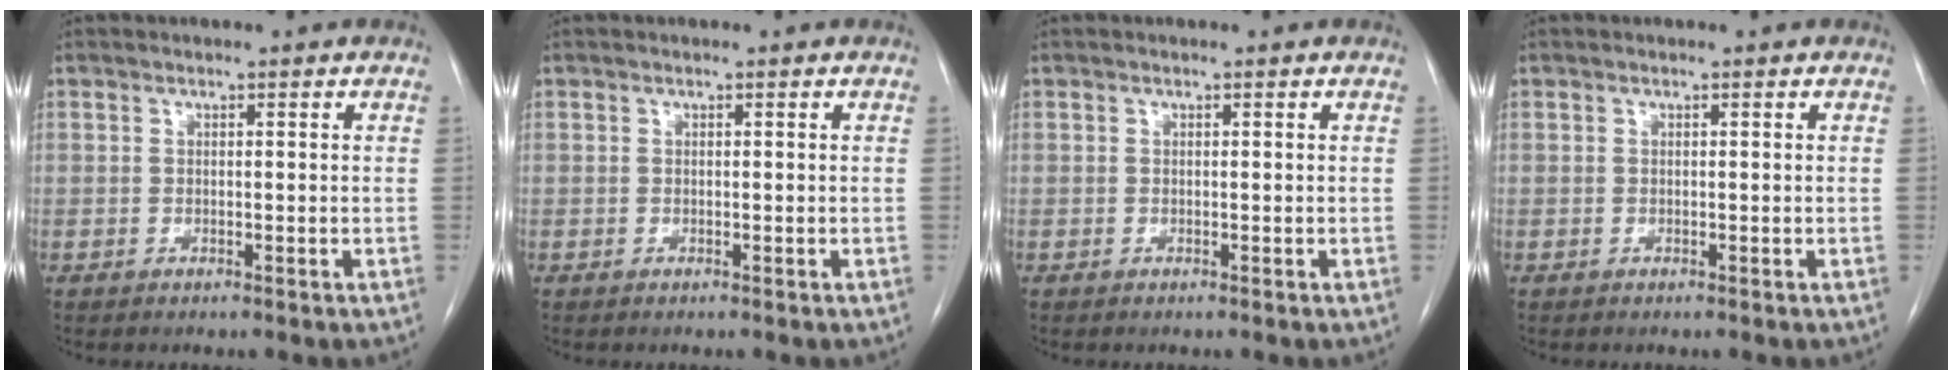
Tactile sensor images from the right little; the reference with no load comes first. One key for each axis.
{"total": 0.0}
{"total": 0.0}
{"total": 0.0}